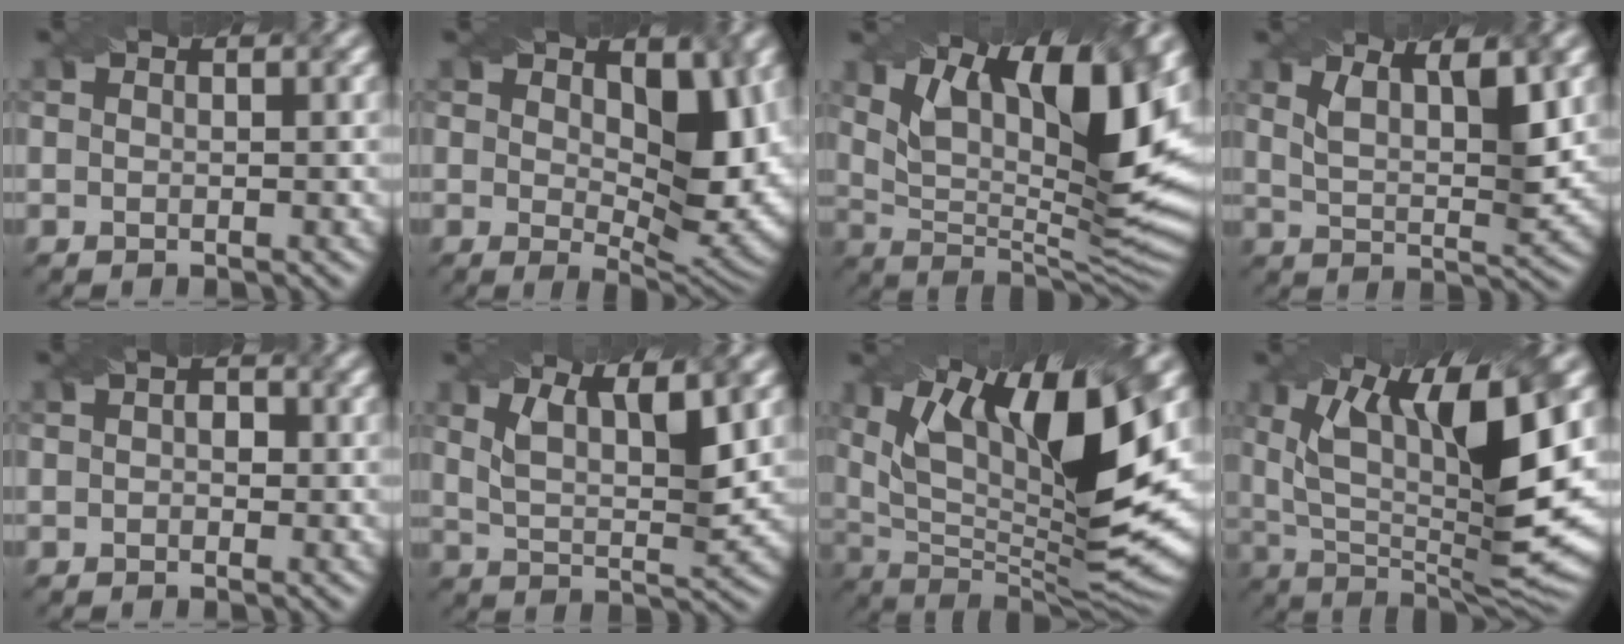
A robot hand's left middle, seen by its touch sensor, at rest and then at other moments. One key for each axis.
{"total": 8.2, "fx": 2.0, "fy": 4.4, "fz": 6.7, "tx": -0.106, "ty": -0.019, "tz": 0.038}
{"total": 15.5, "fx": 6.9, "fy": 5.5, "fz": 12.8, "tx": -0.196, "ty": 0.007, "tz": 0.115}
{"total": 5.6, "fx": 3.2, "fy": 1.8, "fz": 4.3, "tx": -0.075, "ty": 0.000, "tz": 0.051}
{"total": 1.4, "fx": 0.2, "fy": 1.0, "fz": 1.0, "tx": -0.012, "ty": 0.000, "tz": -0.003}
{"total": 5.9, "fx": 3.2, "fy": 1.9, "fz": 4.6, "tx": -0.087, "ty": -0.001, "tz": 0.053}
{"total": 15.4, "fx": 5.7, "fy": 4.7, "fz": 13.5, "tx": -0.242, "ty": -0.003, "tz": 0.105}
{"total": 13.8, "fx": 4.2, "fy": 4.3, "fz": 12.4, "tx": -0.211, "ty": -0.007, "tz": 0.076}